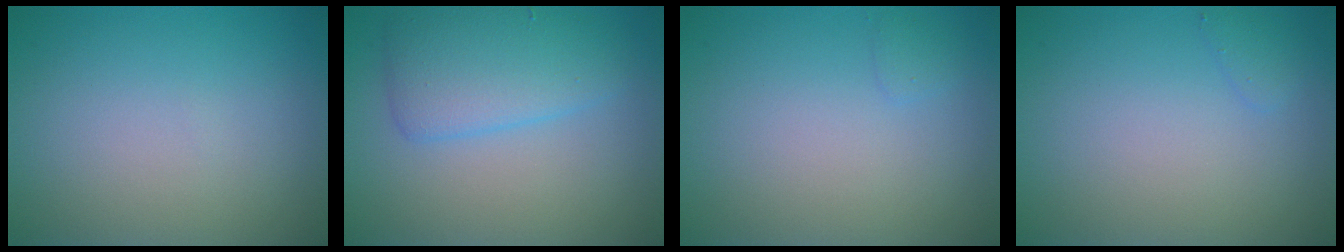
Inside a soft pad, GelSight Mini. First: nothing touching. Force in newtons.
{"total": 4.3, "press": 4.3, "slide": 0.3}
{"total": 0.7, "press": 0.7, "slide": 0.1}
{"total": 0.8, "press": 0.8, "slide": 0.1}